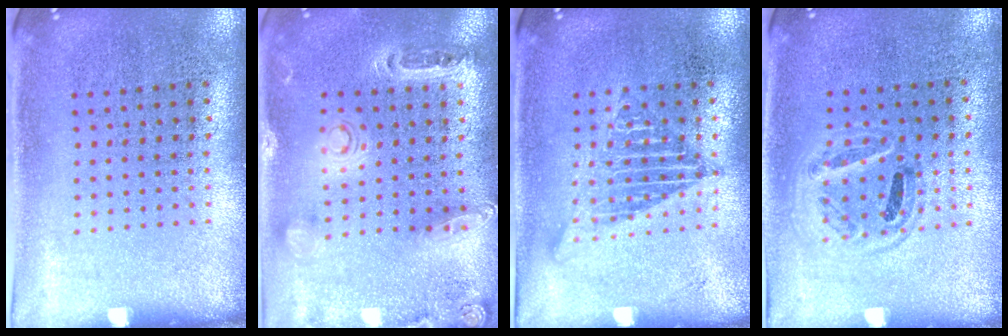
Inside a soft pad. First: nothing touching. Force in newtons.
{"total": 1.3, "press": 1.3, "slide": 0.2}
{"total": 1.2, "press": 1.2, "slide": 0.1}
{"total": 0.9, "press": 0.8, "slide": 0.3}